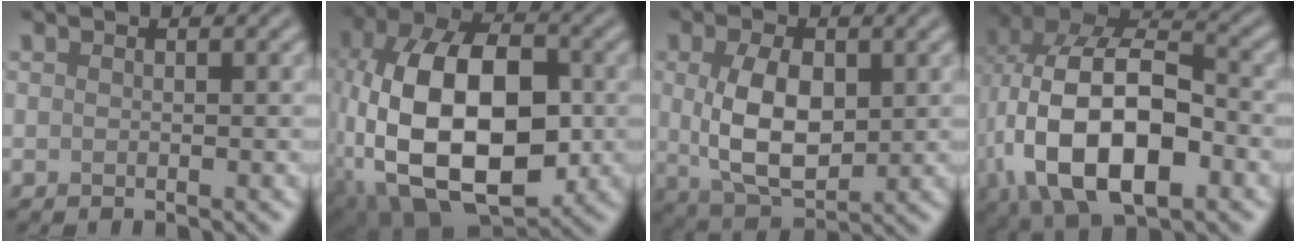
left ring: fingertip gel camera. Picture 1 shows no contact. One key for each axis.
{"total": 16.1, "fx": -2.4, "fy": 9.4, "fz": 12.8, "tx": -0.239, "ty": 0.002, "tz": -0.049}
{"total": 6.9, "fx": 0.5, "fy": 4.0, "fz": 5.6, "tx": -0.114, "ty": -0.003, "tz": 0.015}
{"total": 14.6, "fx": -3.0, "fy": 8.3, "fz": 11.6, "tx": -0.226, "ty": -0.007, "tz": -0.057}